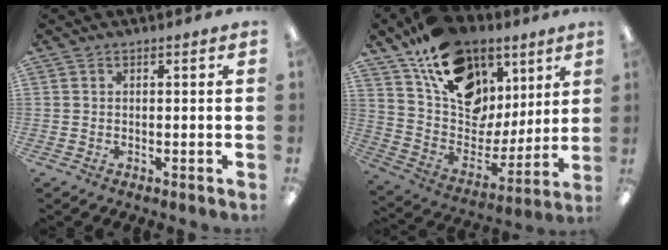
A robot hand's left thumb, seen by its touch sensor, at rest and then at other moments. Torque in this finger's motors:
{"motor_torque": [0.72, 0.95, 1.56, -1.21, 0.17]}